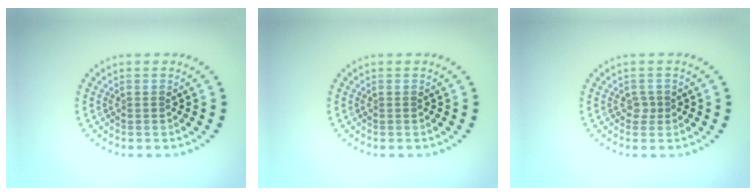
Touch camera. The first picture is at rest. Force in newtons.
{"total": 0.0}
{"total": 0.9, "press": 0.6, "slide": 0.6}